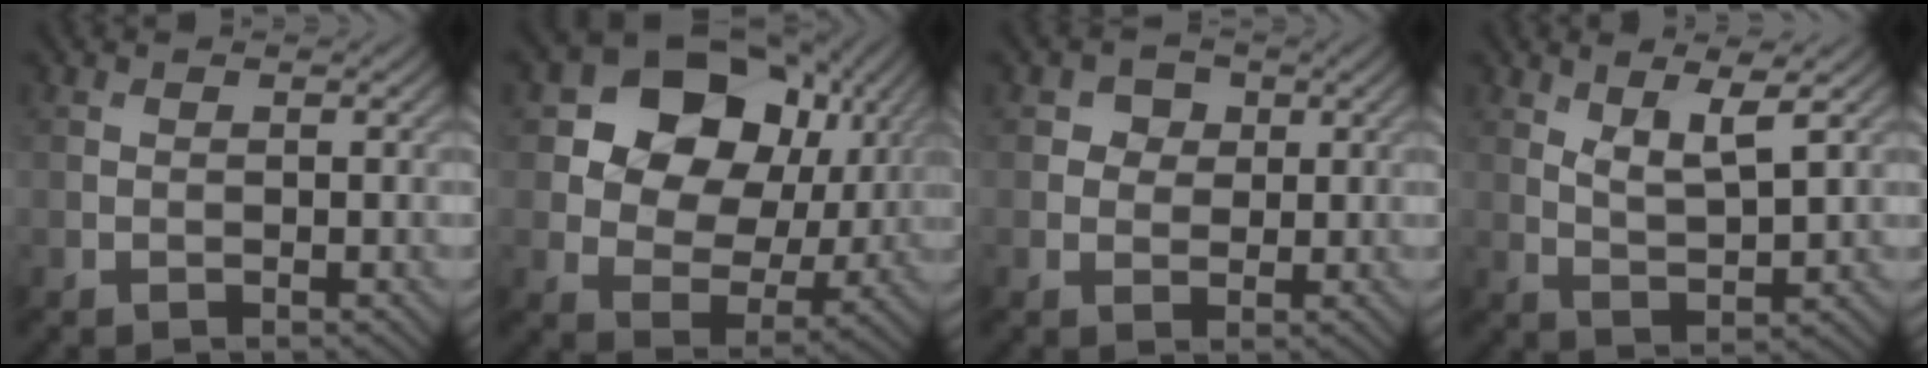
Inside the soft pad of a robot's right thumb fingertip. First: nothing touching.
{"total": 14.2, "force": [4.9, 10.8, 7.9], "torque": [-0.159, 0.016, 0.085]}
{"total": 2.7, "force": [0.8, 2.3, 1.0], "torque": [-0.014, -0.003, 0.008]}
{"total": 4.7, "force": [2.7, 1.0, 3.7], "torque": [-0.079, -0.007, 0.054]}